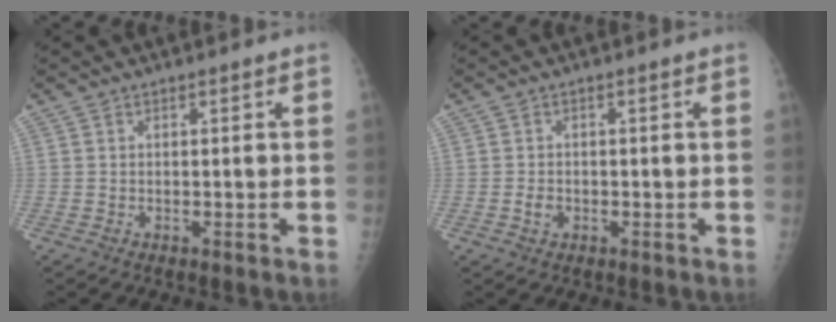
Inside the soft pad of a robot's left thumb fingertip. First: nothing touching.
{"total": 1.9, "force": [-0.6, 1.5, 1.1], "torque": [-0.013, 0.004, -0.010]}